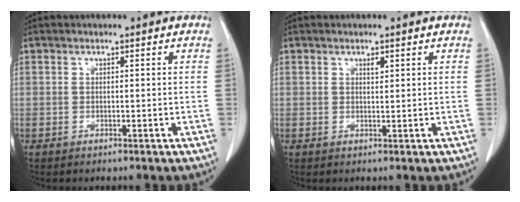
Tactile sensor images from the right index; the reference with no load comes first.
{"total": 0.8, "force": [0.5, 0.3, 0.6], "torque": [-0.010, -0.004, 0.008]}